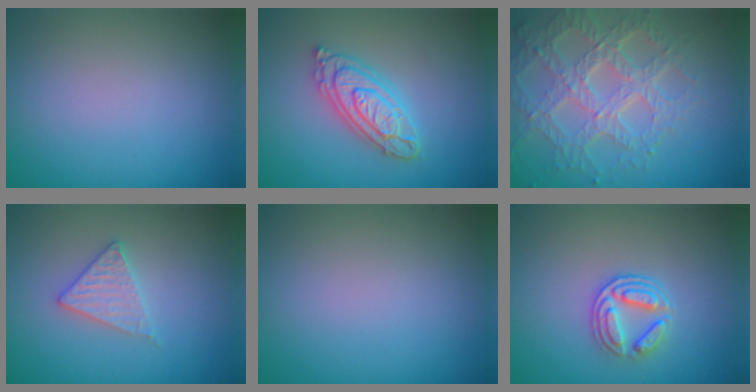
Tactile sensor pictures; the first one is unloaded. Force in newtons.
{"total": 4.3, "press": 4.2, "slide": 0.6}
{"total": 7.1, "press": 5.1, "slide": 4.9}
{"total": 2.4, "press": 2.4, "slide": 0.3}
{"total": 0.0}
{"total": 3.0, "press": 2.7, "slide": 1.5}